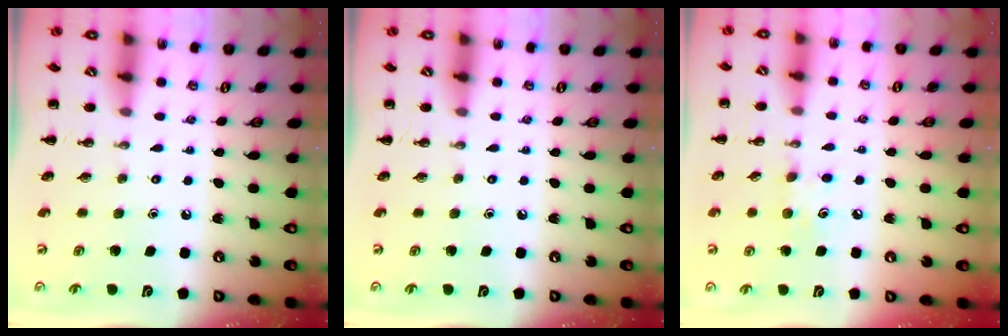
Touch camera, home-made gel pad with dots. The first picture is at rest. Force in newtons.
{"total": 0.0}
{"total": 7.1, "press": 6.9, "slide": 1.8}